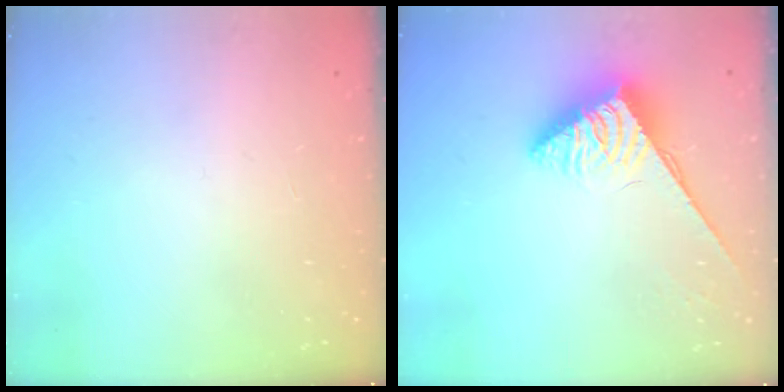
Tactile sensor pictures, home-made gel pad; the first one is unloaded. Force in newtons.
{"total": 3.7, "press": 3.6, "slide": 0.6}